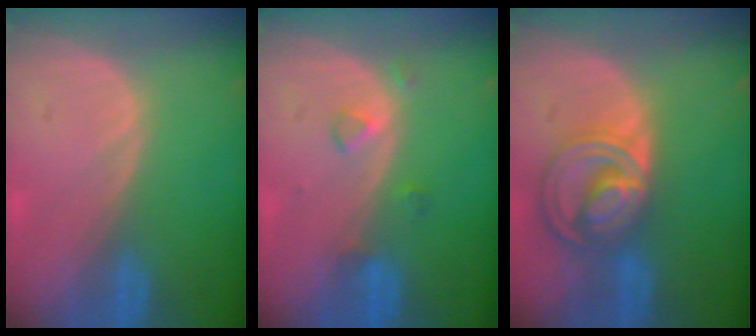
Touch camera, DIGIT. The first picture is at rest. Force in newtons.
{"total": 2.1, "press": 2.1, "slide": 0.1}
{"total": 8.5, "press": 7.2, "slide": 4.5}